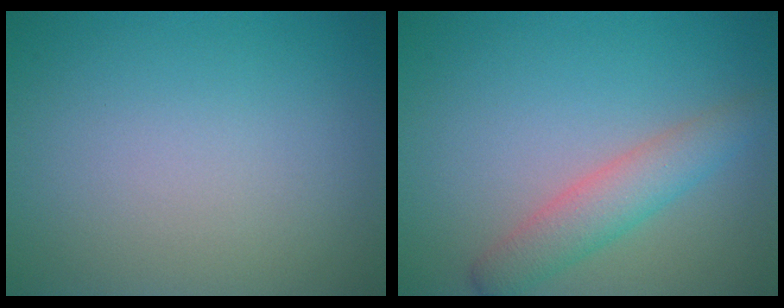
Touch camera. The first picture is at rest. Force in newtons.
{"total": 3.4, "press": 3.4, "slide": 0.3}